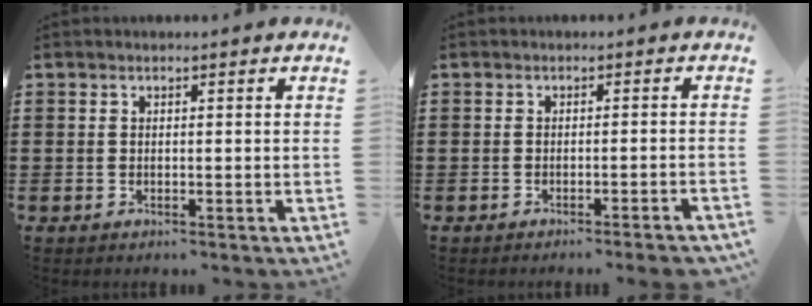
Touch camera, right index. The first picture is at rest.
{"total": 1.7, "force": [-1.4, -0.3, 0.9], "torque": [-0.016, 0.000, -0.028]}